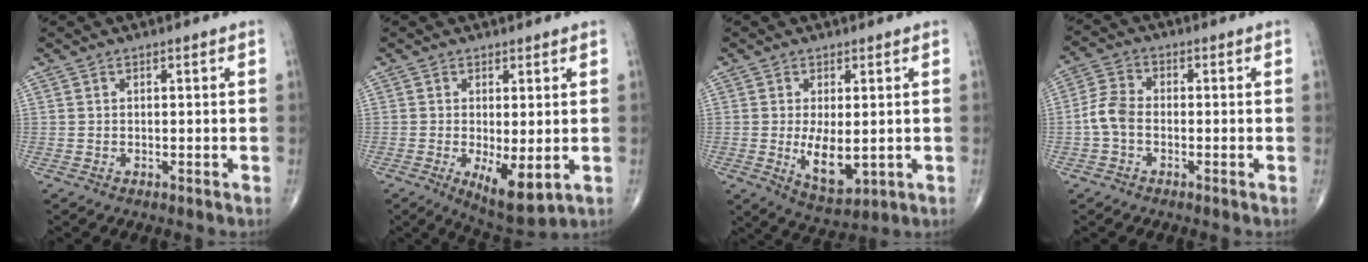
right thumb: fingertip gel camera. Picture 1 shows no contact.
{"total": 7.6, "force": [-1.5, 2.8, 6.9], "torque": [-0.107, -0.023, -0.014]}
{"total": 7.7, "force": [-0.6, 3.5, 6.8], "torque": [-0.103, -0.020, 0.004]}
{"total": 5.1, "force": [-1.3, 3.4, 3.6], "torque": [-0.075, 0.016, -0.035]}